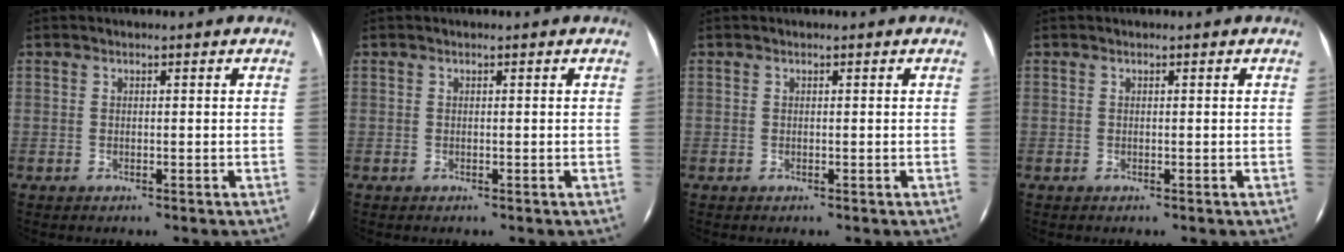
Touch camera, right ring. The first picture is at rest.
{"total": 0.0}
{"total": 0.0}
{"total": 0.0}